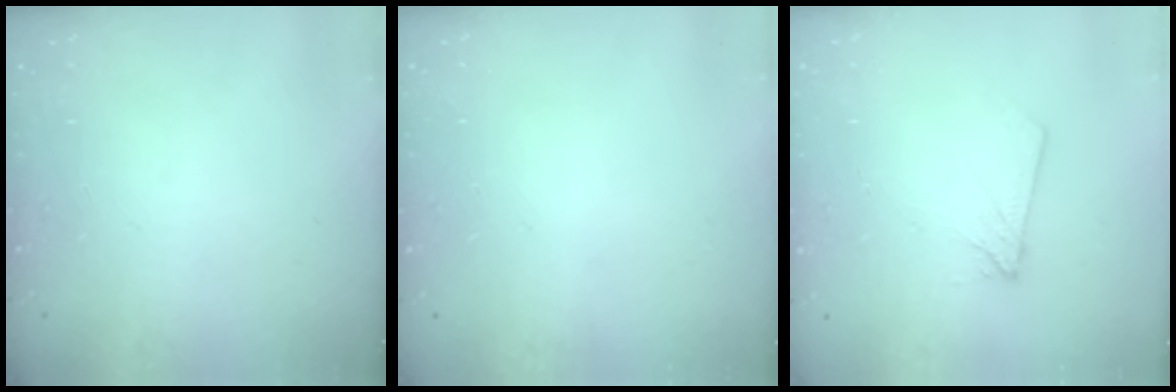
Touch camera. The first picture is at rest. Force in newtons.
{"total": 0.0}
{"total": 4.6, "press": 4.6, "slide": 0.5}